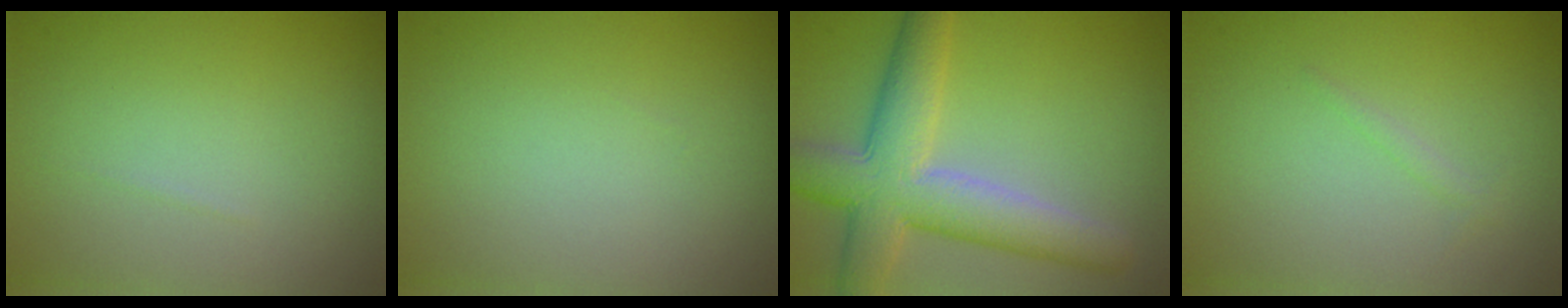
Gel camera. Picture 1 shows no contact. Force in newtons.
{"total": 0.0}
{"total": 7.9, "press": 7.9, "slide": 0.5}
{"total": 0.6, "press": 0.6, "slide": 0.1}